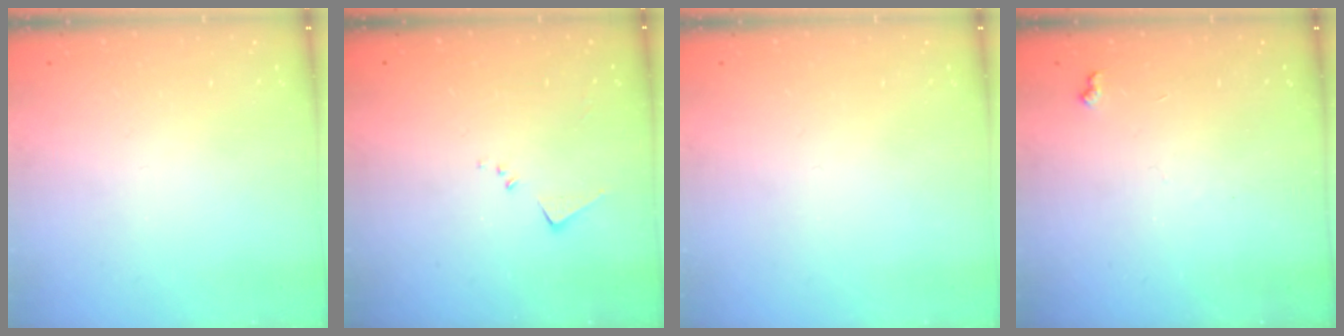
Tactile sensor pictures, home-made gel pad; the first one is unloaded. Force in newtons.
{"total": 6.4, "press": 6.4, "slide": 0.4}
{"total": 0.0}
{"total": 7.3, "press": 7.3, "slide": 0.8}